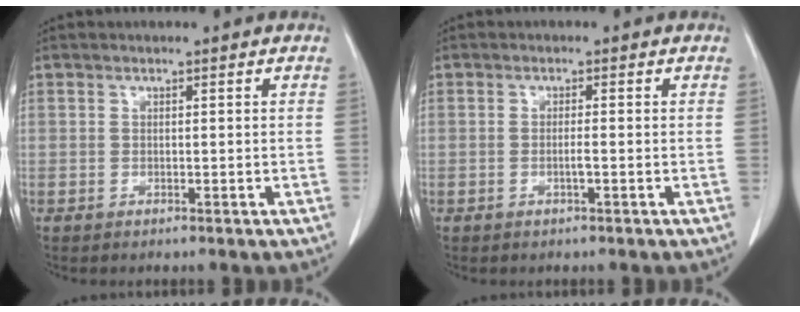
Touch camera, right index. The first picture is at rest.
{"total": 1.3, "force": [-0.5, 0.0, 1.2], "torque": [-0.025, 0.000, -0.008]}